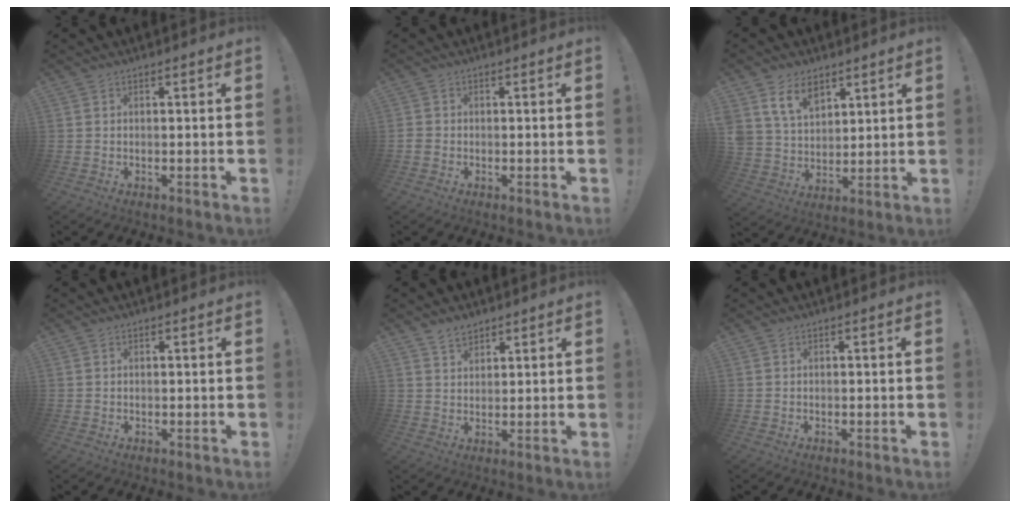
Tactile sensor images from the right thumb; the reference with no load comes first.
{"total": 1.7, "force": [-0.9, 1.2, 0.7], "torque": [-0.014, 0.006, -0.015]}
{"total": 11.0, "force": [7.0, 6.9, 4.9], "torque": [-0.088, -0.034, 0.137]}
{"total": 1.0, "force": [0.3, 0.9, -0.1], "torque": [0.005, 0.000, 0.005]}
{"total": 4.3, "force": [3.6, 2.2, 1.0], "torque": [-0.007, -0.022, 0.065]}
{"total": 0.0}